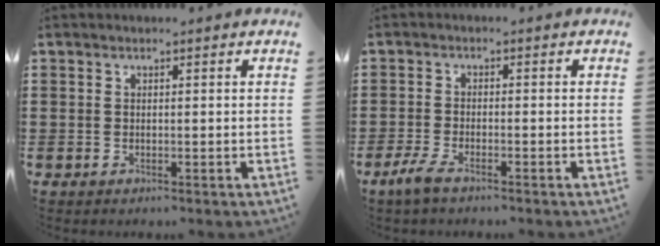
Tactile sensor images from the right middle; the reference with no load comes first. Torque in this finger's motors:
{"motor_torque": [0.99, -0.27, 0.22, 0.05]}